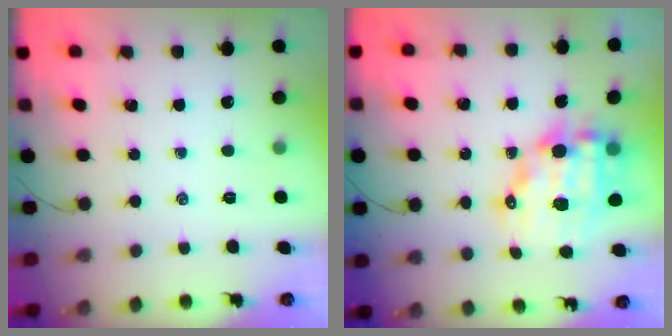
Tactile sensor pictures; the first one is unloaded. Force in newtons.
{"total": 14.7, "press": 14.4, "slide": 3.0}